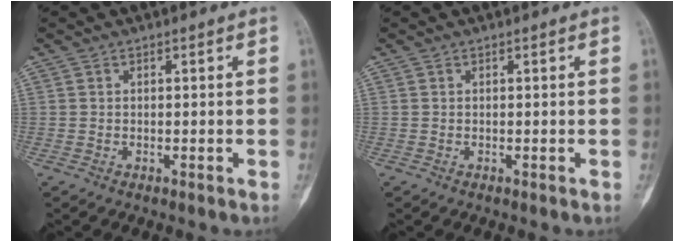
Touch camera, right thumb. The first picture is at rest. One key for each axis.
{"total": 0.0}